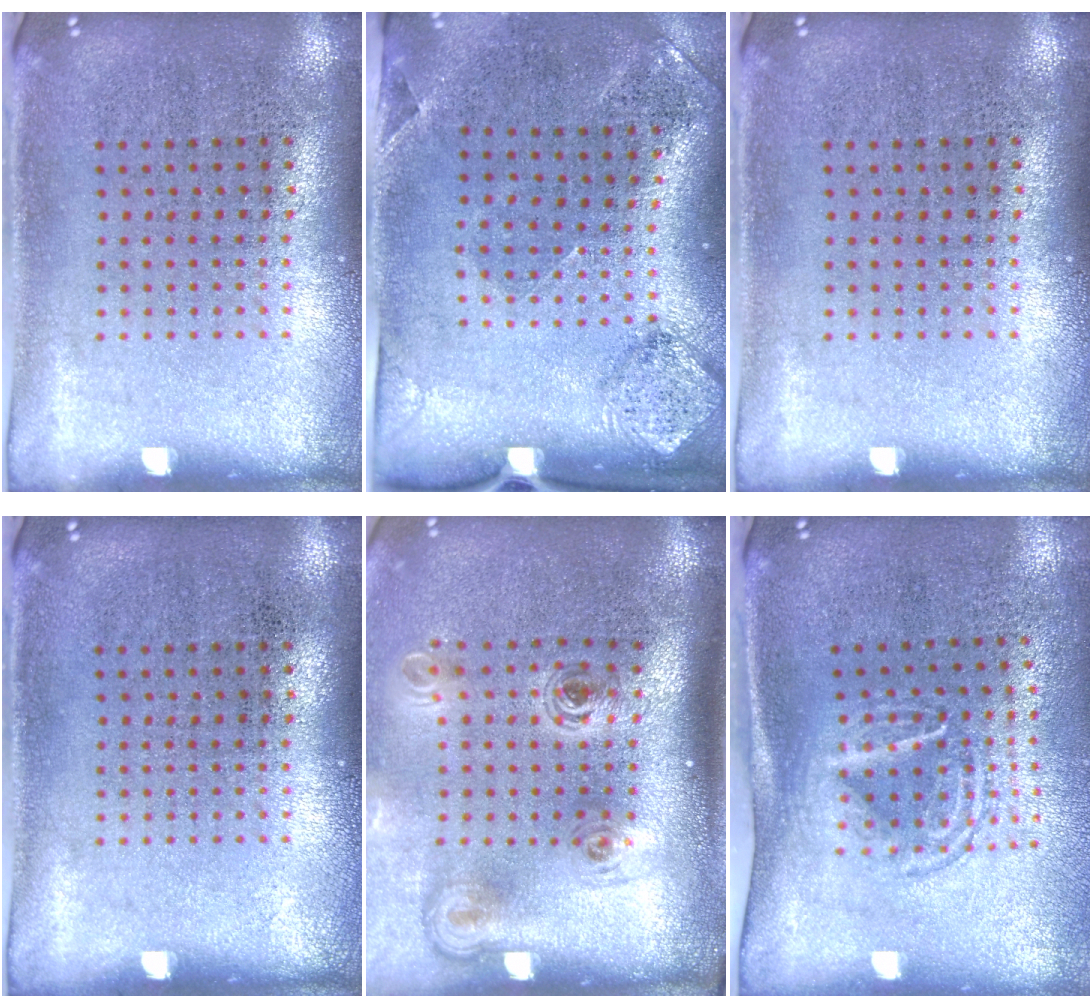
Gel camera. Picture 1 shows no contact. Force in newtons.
{"total": 1.7, "press": 1.3, "slide": 1.2}
{"total": 0.0}
{"total": 0.0}
{"total": 2.2, "press": 1.5, "slide": 1.7}
{"total": 1.6, "press": 1.2, "slide": 1.1}